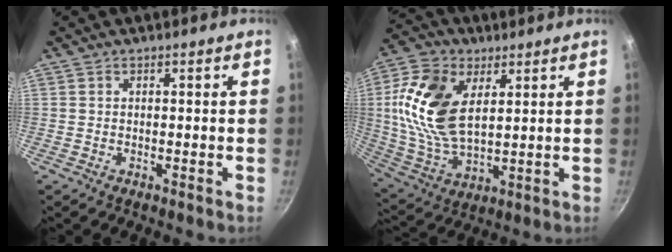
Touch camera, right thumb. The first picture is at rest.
{"total": 17.4, "force": [4.4, 10.2, 13.4], "torque": [-0.253, -0.010, 0.090]}